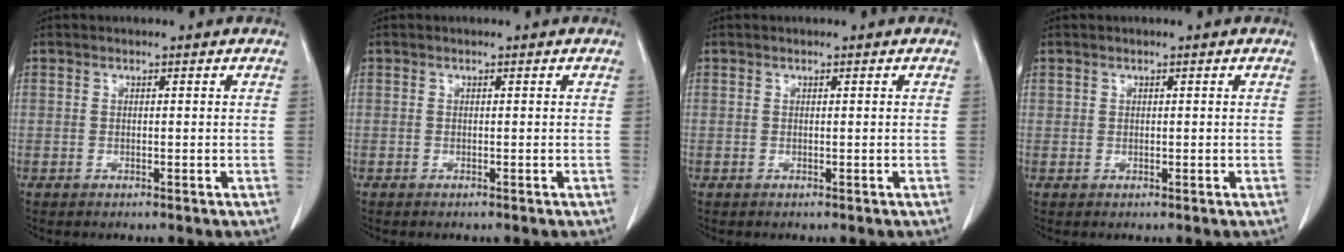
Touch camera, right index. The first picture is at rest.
{"total": 0.0}
{"total": 0.0}
{"total": 0.5, "force": [0.3, 0.5, 0.1], "torque": [0.008, 0.001, 0.003]}